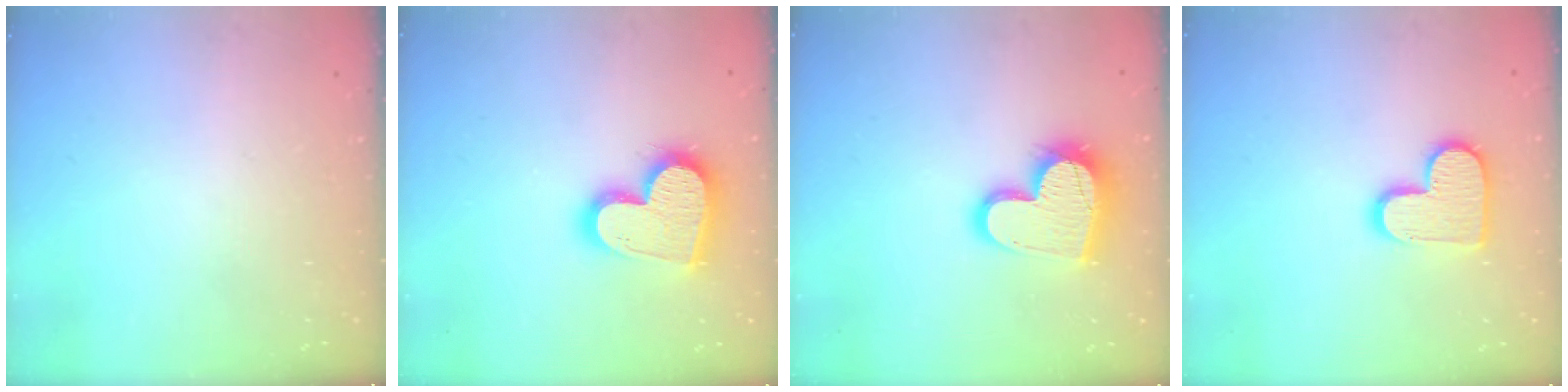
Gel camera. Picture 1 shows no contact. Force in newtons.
{"total": 18.6, "press": 18.5, "slide": 1.7}
{"total": 17.9, "press": 17.8, "slide": 1.2}
{"total": 13.1, "press": 13.1, "slide": 0.8}